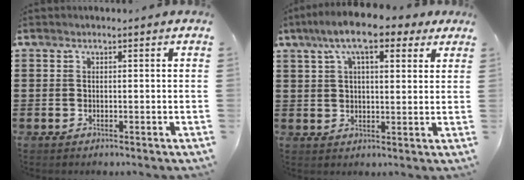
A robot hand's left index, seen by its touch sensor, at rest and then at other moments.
{"total": 9.7, "force": [6.2, 3.0, 6.9], "torque": [-0.141, 0.004, 0.108]}